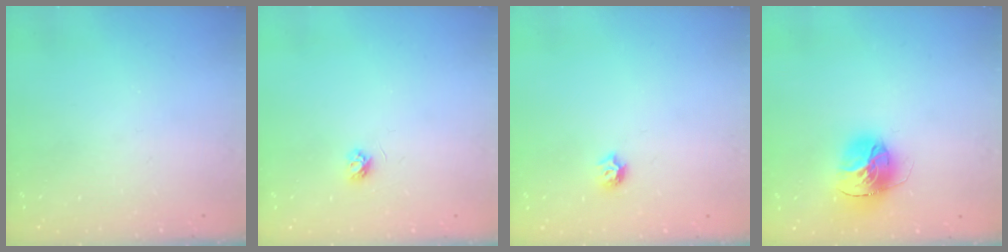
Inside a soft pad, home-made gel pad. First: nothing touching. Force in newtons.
{"total": 3.3, "press": 3.3, "slide": 0.3}
{"total": 4.7, "press": 4.7, "slide": 0.7}
{"total": 16.1, "press": 16.0, "slide": 1.7}